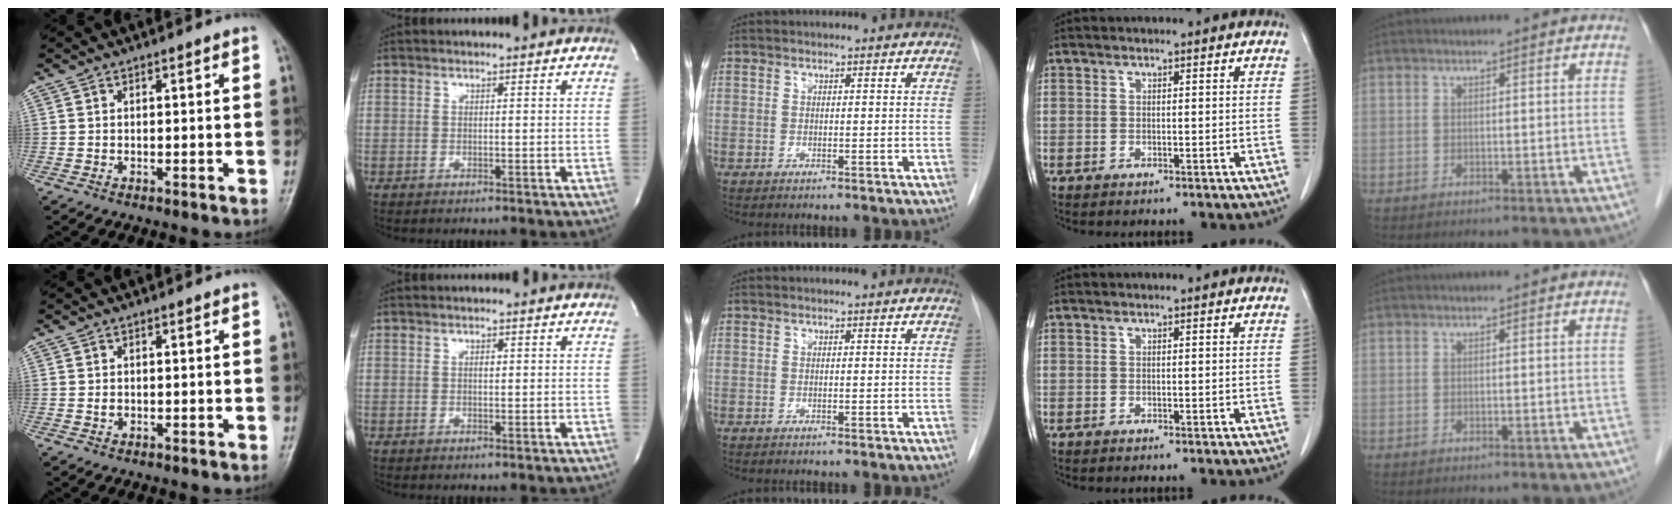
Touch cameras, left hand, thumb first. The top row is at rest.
{"thumb": {"total": 0.9, "force": [0.0, 0.7, 0.5], "torque": [-0.007, 0.001, 0.001]}, "index": {"total": 0.7, "force": [0.1, 0.3, 0.6], "torque": [-0.012, 0.001, 0.000]}}